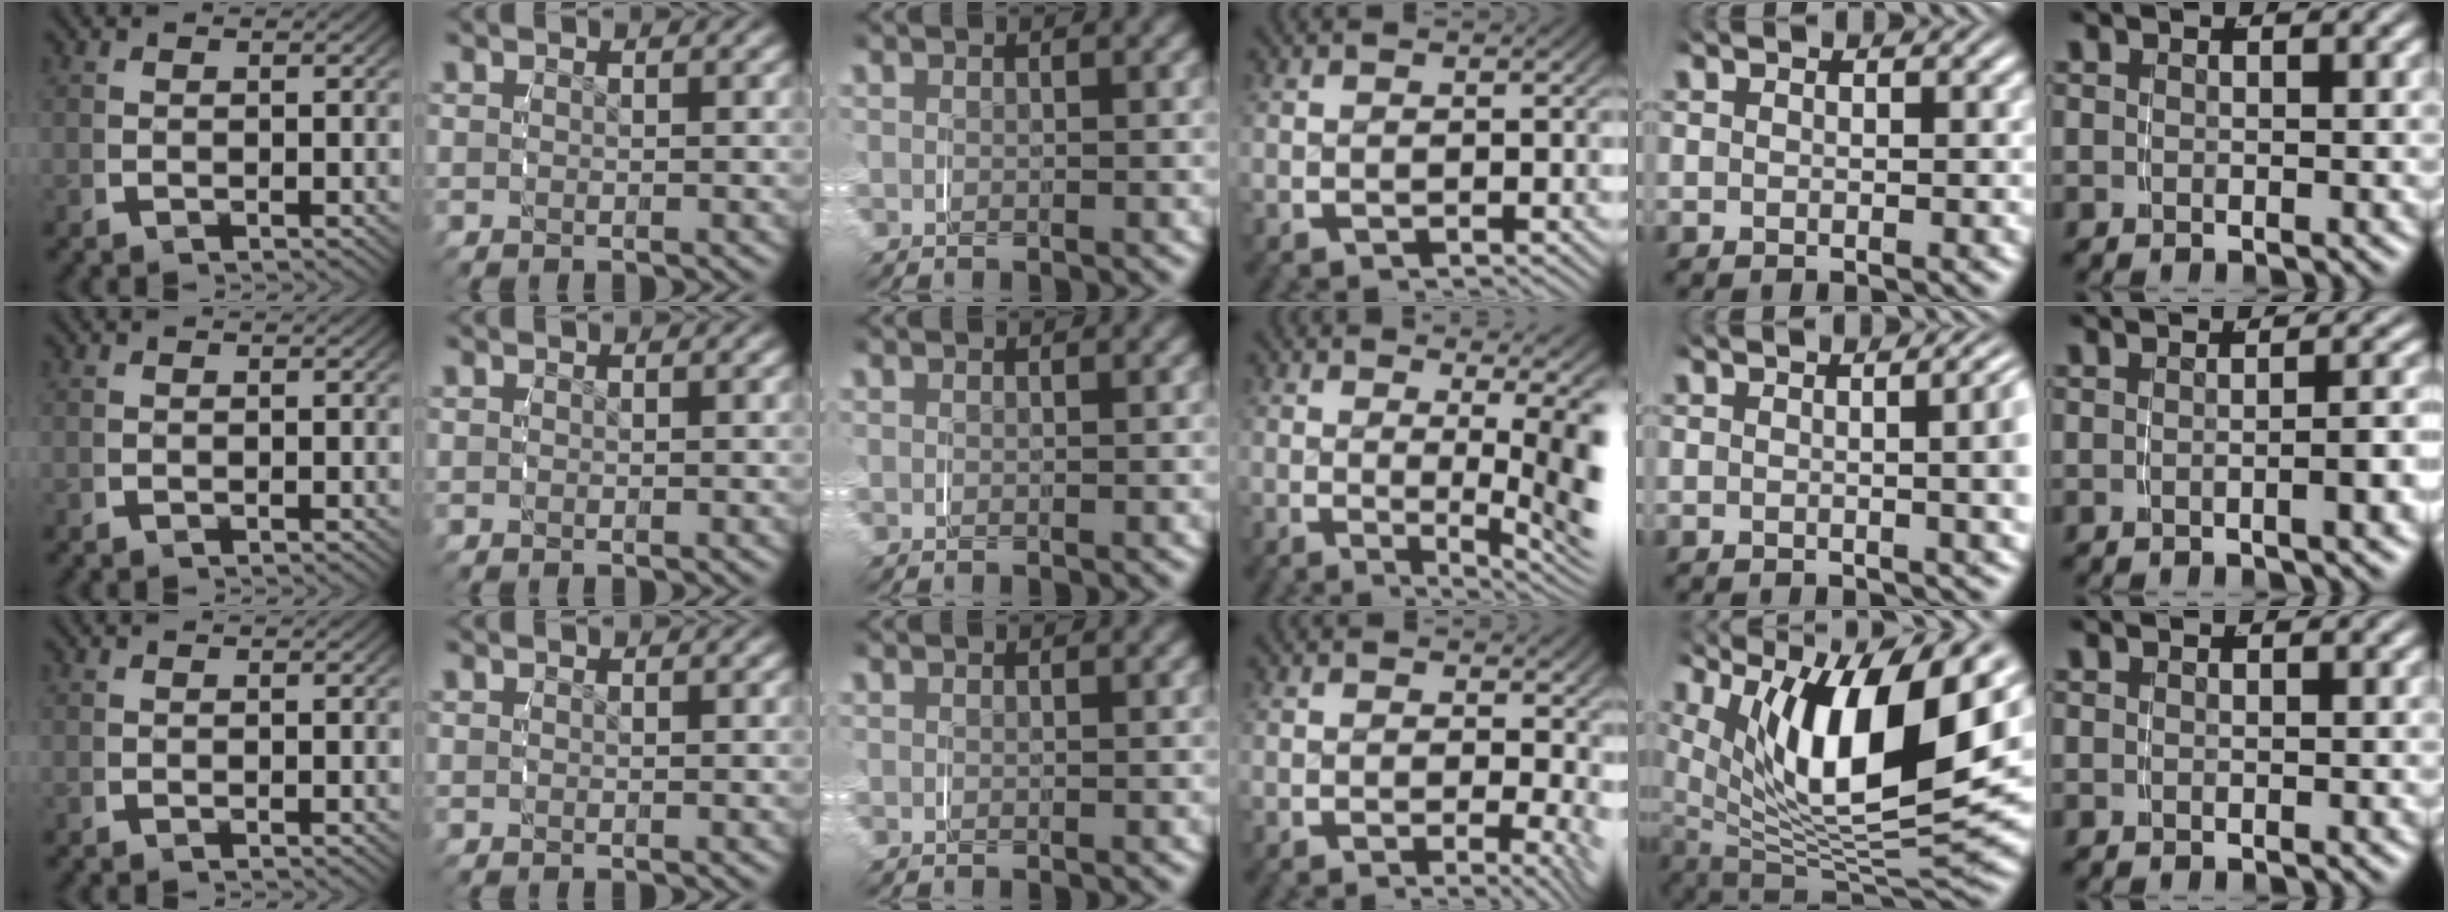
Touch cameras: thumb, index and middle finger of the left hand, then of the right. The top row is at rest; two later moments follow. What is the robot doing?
{"motion": "grasp_and_lifting", "object": "jewelry box"}